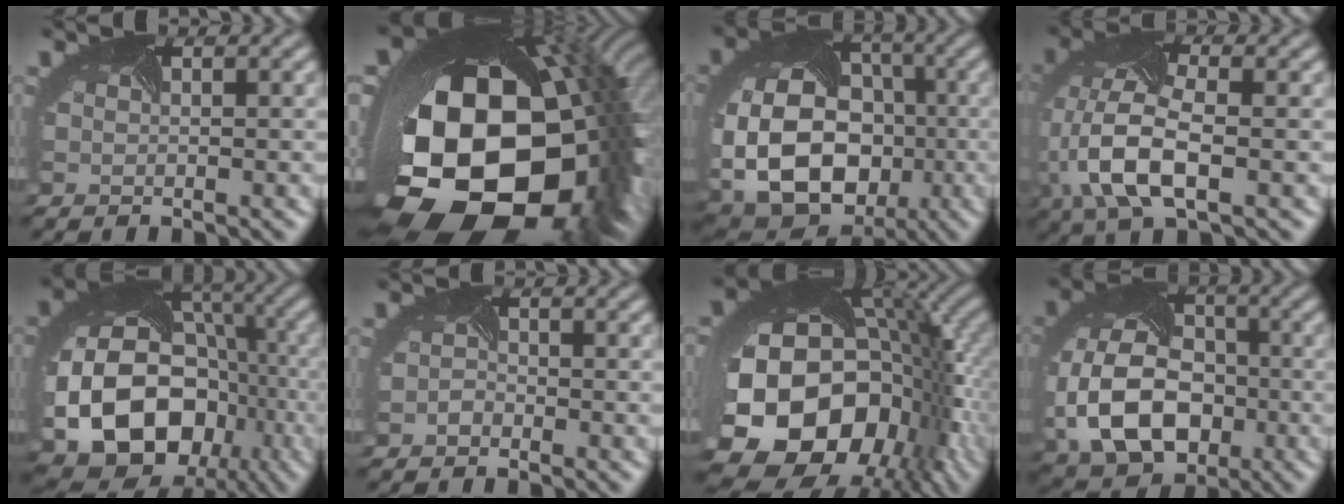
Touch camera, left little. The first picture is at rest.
{"total": 22.8, "force": [-5.0, 14.7, 16.8], "torque": [-0.300, -0.109, -0.053]}
{"total": 16.2, "force": [-2.8, 12.6, 9.8], "torque": [-0.185, -0.030, -0.050]}
{"total": 8.7, "force": [-2.2, 4.3, 7.2], "torque": [-0.172, -0.009, -0.047]}
{"total": 19.0, "force": [-5.7, 15.3, 9.7], "torque": [-0.183, -0.049, -0.086]}
{"total": 1.0, "force": [-0.9, 0.4, 0.1], "torque": [-0.009, -0.004, -0.017]}
{"total": 18.7, "force": [-4.5, 13.3, 12.3], "torque": [-0.248, -0.047, -0.060]}
{"total": 11.3, "force": [-2.8, 7.9, 7.6], "torque": [-0.172, -0.027, -0.051]}